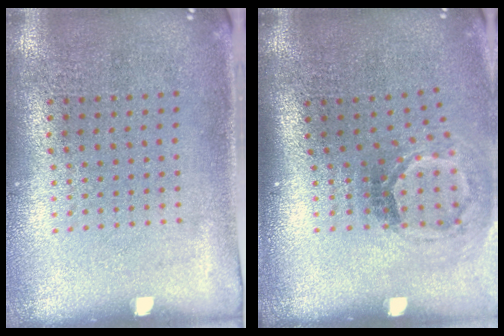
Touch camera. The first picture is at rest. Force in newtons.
{"total": 1.9, "press": 1.2, "slide": 1.5}